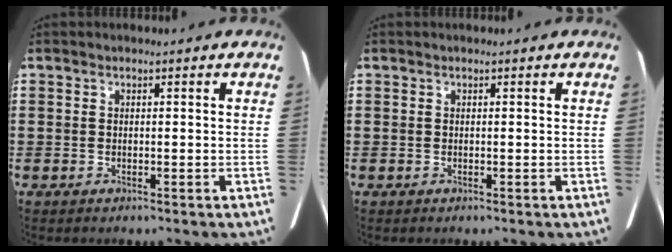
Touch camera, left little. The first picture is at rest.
{"total": 0.0}